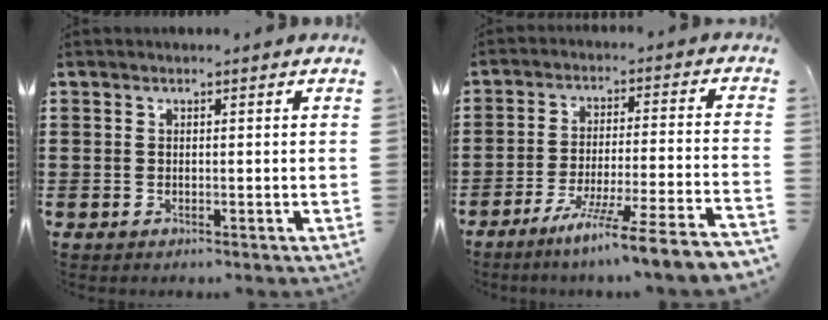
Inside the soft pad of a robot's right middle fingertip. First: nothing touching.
{"total": 8.2, "force": [-6.7, -1.5, 4.4], "torque": [-0.073, -0.018, -0.132]}